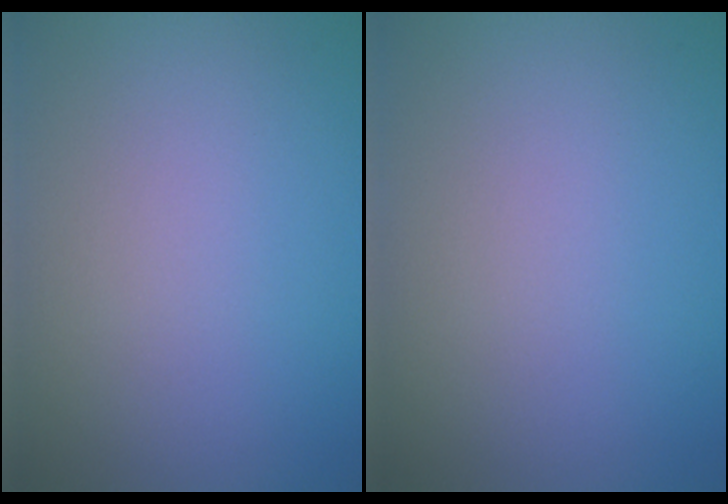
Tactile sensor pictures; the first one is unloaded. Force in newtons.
{"total": 0.0}